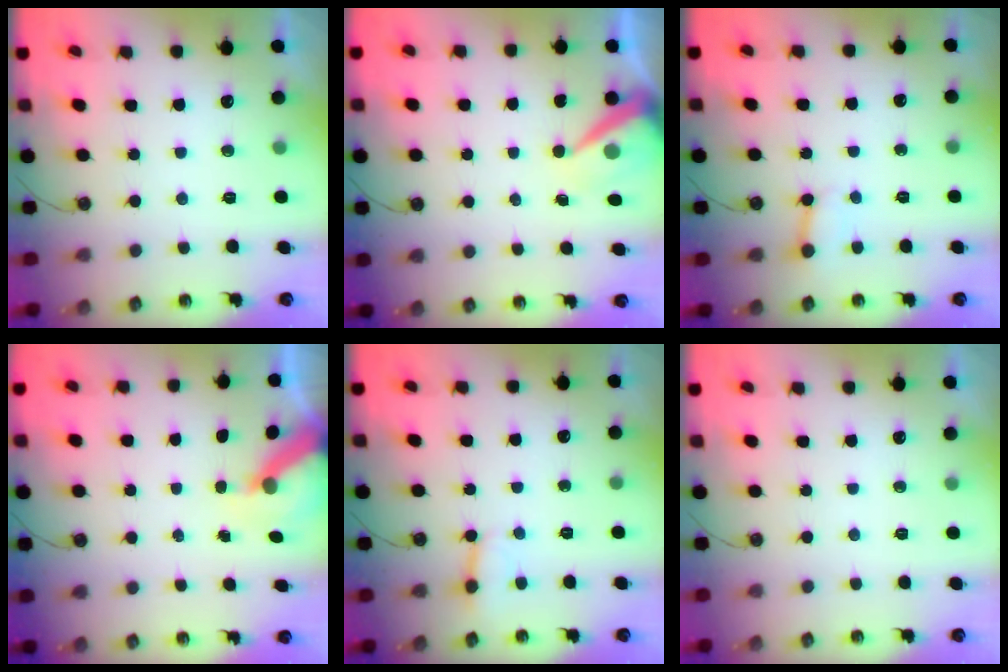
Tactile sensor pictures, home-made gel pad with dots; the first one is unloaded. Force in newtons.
{"total": 8.7, "press": 8.7, "slide": 0.7}
{"total": 2.9, "press": 2.9, "slide": 0.4}
{"total": 6.1, "press": 6.0, "slide": 0.9}
{"total": 3.3, "press": 3.3, "slide": 0.2}
{"total": 0.0}